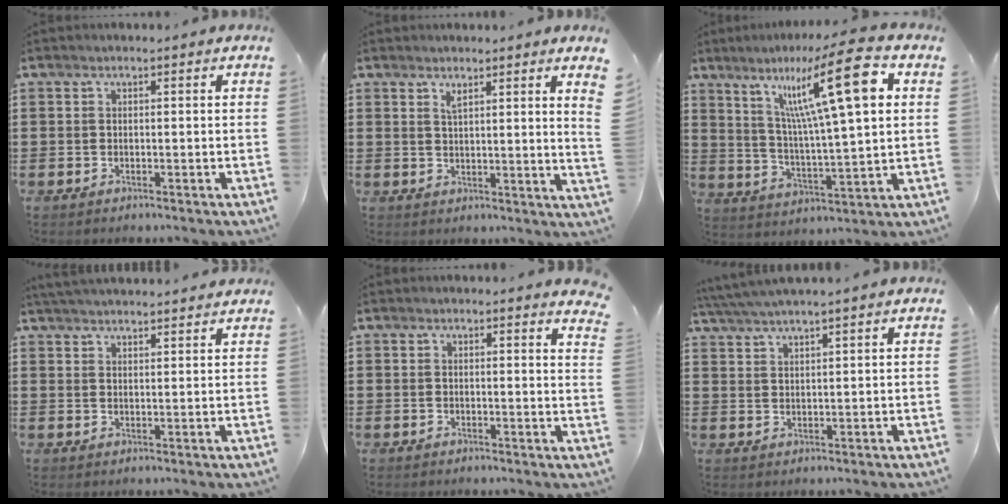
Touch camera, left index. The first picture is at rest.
{"total": 2.7, "force": [2.0, -0.6, 1.7], "torque": [-0.033, -0.008, 0.032]}
{"total": 16.2, "force": [7.6, 2.3, 14.1], "torque": [-0.259, -0.011, 0.115]}
{"total": 3.2, "force": [3.2, -0.3, 0.2], "torque": [-0.014, -0.007, 0.059]}
{"total": 1.6, "force": [1.4, -0.1, 0.7], "torque": [-0.010, -0.003, 0.025]}
{"total": 3.5, "force": [3.3, -0.4, 1.2], "torque": [-0.033, -0.008, 0.061]}